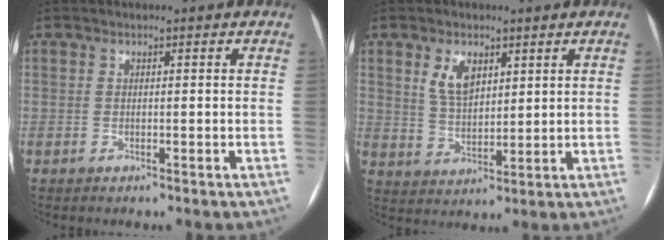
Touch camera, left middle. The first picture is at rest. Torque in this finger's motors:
{"motor_torque": [0.94, -0.79, 0.10, 0.03]}